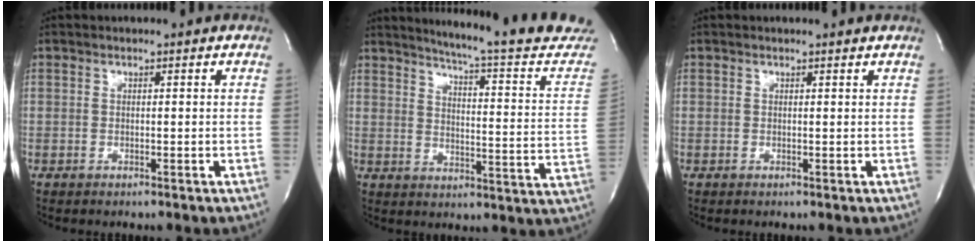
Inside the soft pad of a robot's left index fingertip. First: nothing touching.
{"total": 21.8, "force": [20.1, -0.3, 8.6], "torque": [-0.121, -0.103, 0.237]}
{"total": 1.0, "force": [1.0, -0.2, 0.0], "torque": [-0.011, -0.008, 0.007]}